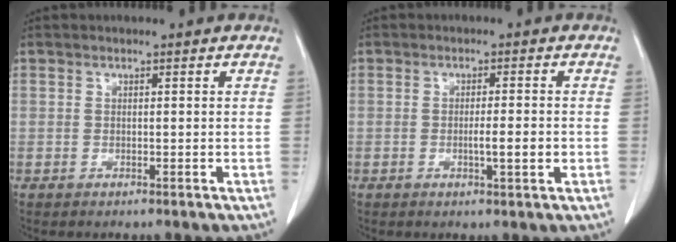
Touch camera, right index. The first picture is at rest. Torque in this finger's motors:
{"motor_torque": [0.64, -0.25, 0.28, 0.06]}